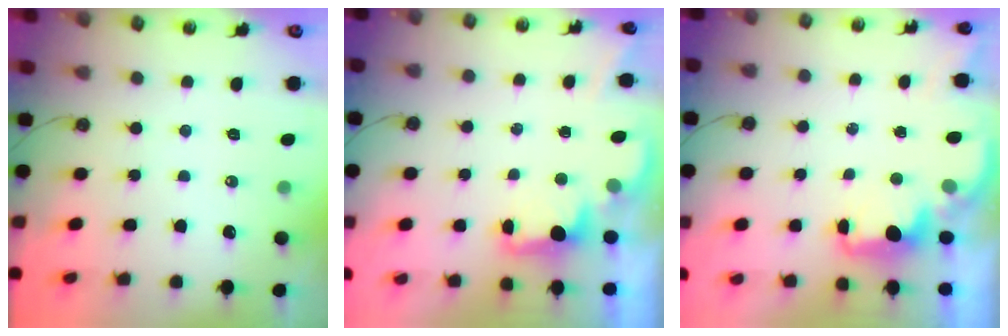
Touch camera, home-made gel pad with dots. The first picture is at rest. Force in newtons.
{"total": 1.5, "press": 1.4, "slide": 0.7}
{"total": 2.0, "press": 1.9, "slide": 0.8}